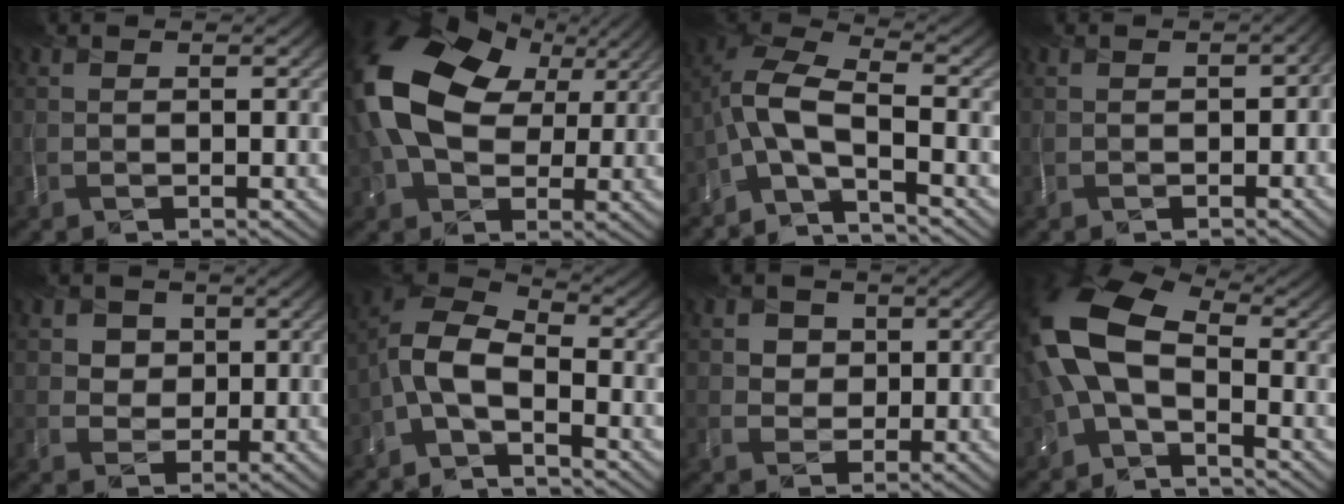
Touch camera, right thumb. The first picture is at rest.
{"total": 17.1, "force": [4.4, 11.7, 11.7], "torque": [-0.270, 0.010, 0.088]}
{"total": 7.8, "force": [-3.4, 2.8, 6.4], "torque": [-0.131, 0.005, -0.082]}
{"total": 1.4, "force": [-0.4, 0.7, 1.2], "torque": [-0.018, -0.003, -0.001]}
{"total": 3.6, "force": [1.3, 3.3, 0.5], "torque": [-0.025, -0.013, 0.030]}
{"total": 6.4, "force": [-3.1, 2.9, 4.8], "torque": [-0.100, 0.004, -0.078]}
{"total": 3.2, "force": [1.1, 3.0, 0.3], "torque": [-0.013, -0.012, 0.023]}
{"total": 11.1, "force": [-0.9, 6.2, 9.1], "torque": [-0.217, 0.007, -0.038]}